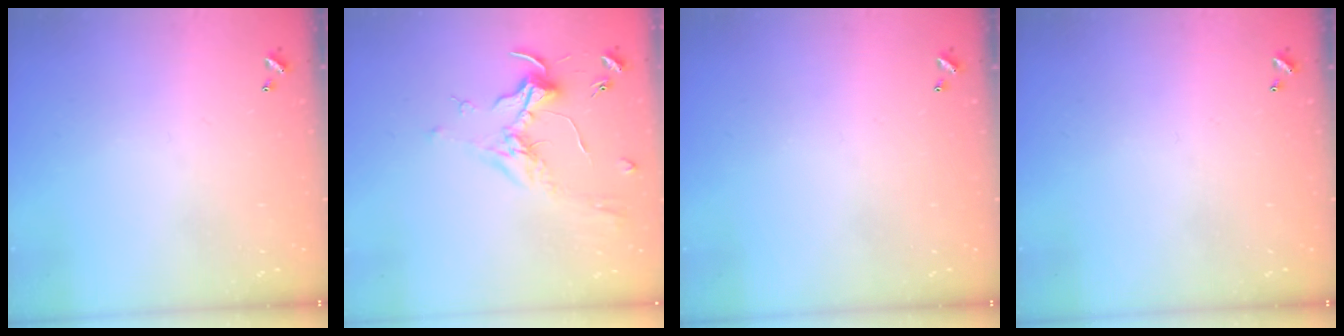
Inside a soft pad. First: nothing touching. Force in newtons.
{"total": 1.7, "press": 1.5, "slide": 0.8}
{"total": 0.0}
{"total": 0.0}